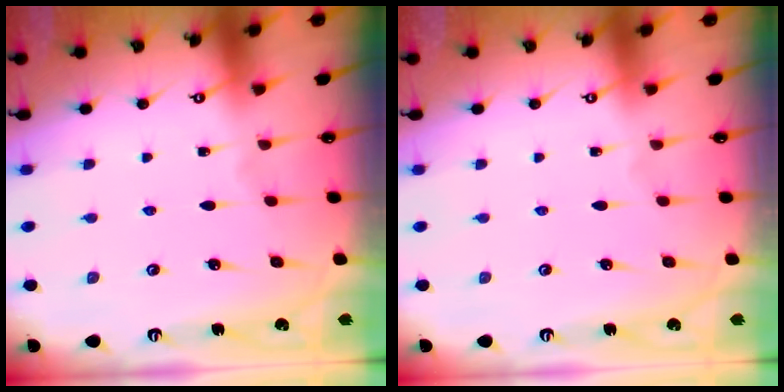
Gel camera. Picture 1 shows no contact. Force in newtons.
{"total": 0.0}